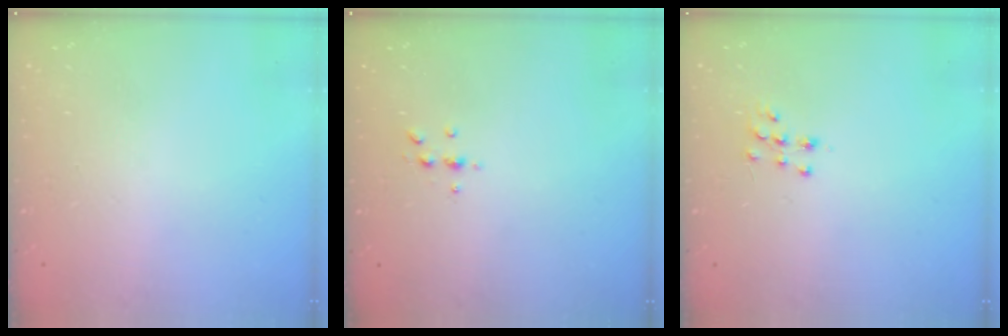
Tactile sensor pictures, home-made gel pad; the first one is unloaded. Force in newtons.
{"total": 4.2, "press": 4.1, "slide": 0.5}
{"total": 7.0, "press": 7.0, "slide": 0.3}